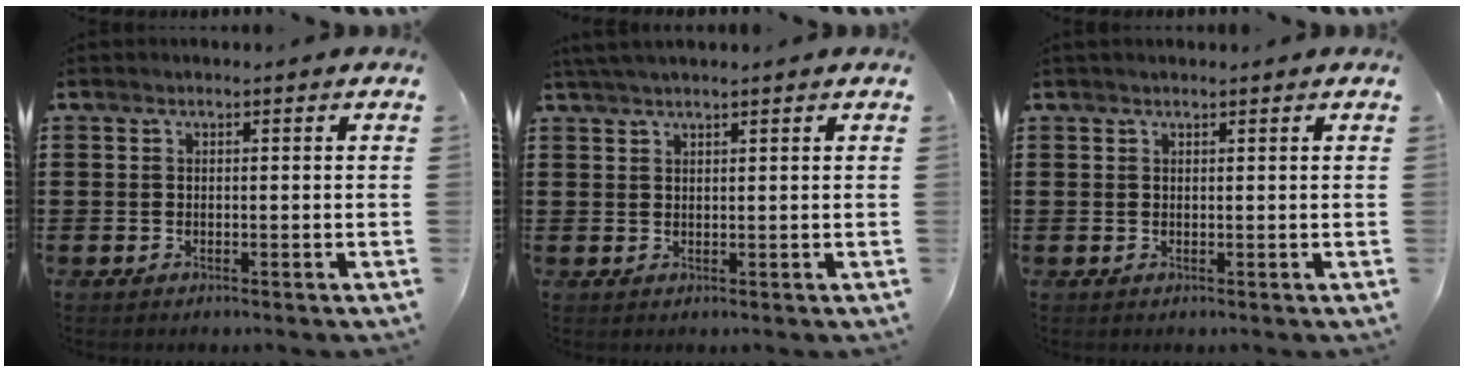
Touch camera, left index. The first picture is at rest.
{"total": 1.8, "force": [1.5, 0.0, 0.9], "torque": [-0.019, 0.001, 0.029]}
{"total": 0.6, "force": [0.5, 0.2, 0.3], "torque": [-0.007, 0.001, 0.011]}